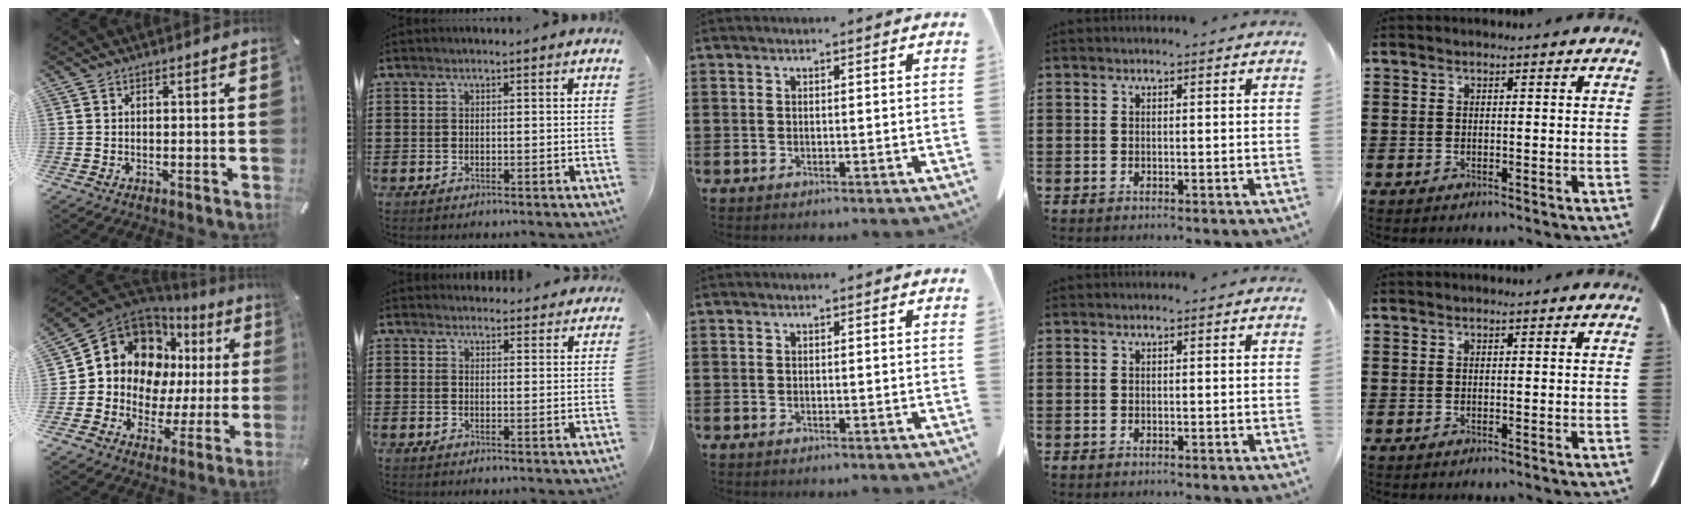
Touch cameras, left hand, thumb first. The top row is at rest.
{"thumb": {"total": 14.5, "force": [6.1, 11.4, 6.6], "torque": [-0.111, -0.058, 0.115]}, "index": {"total": 2.8, "force": [2.7, 0.4, 0.0], "torque": [-0.001, -0.012, 0.050]}}